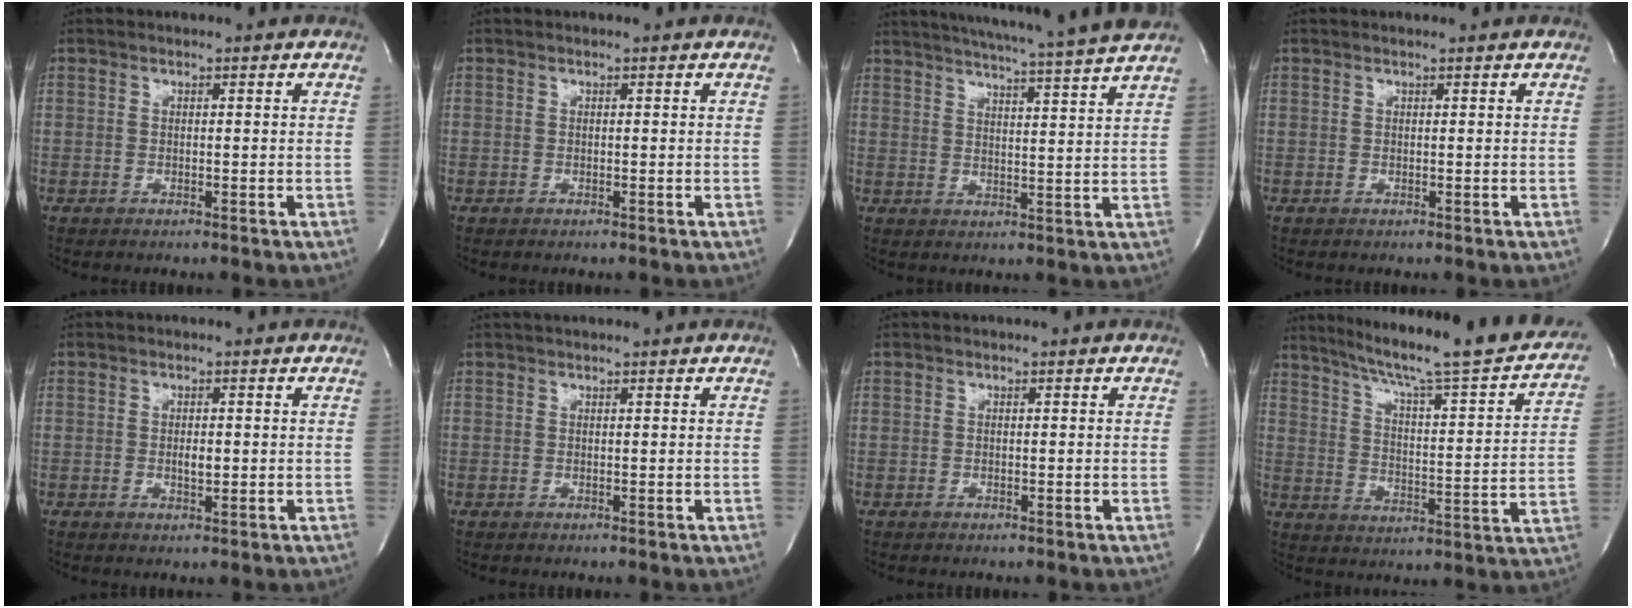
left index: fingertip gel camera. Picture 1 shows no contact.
{"total": 0.0}
{"total": 16.5, "force": [14.9, -2.0, 6.9], "torque": [-0.121, -0.031, 0.193]}
{"total": 0.7, "force": [0.6, -0.1, 0.1], "torque": [-0.007, 0.002, 0.010]}
{"total": 1.5, "force": [-0.1, 0.6, 1.4], "torque": [-0.025, -0.003, 0.000]}
{"total": 3.2, "force": [2.8, -0.1, 1.4], "torque": [-0.016, 0.027, 0.039]}
{"total": 0.0}
{"total": 25.5, "force": [22.0, 2.0, 12.9], "torque": [-0.197, -0.039, 0.286]}